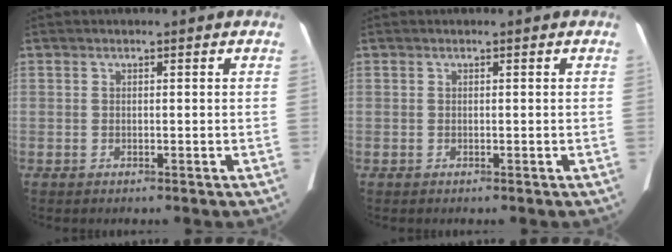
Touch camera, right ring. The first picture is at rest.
{"total": 0.0}